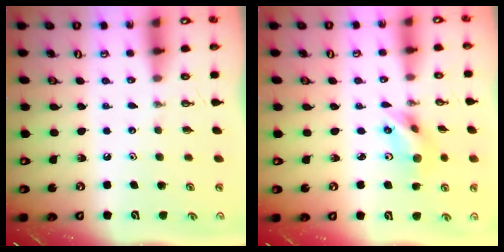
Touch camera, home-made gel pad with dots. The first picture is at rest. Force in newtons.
{"total": 6.6, "press": 5.9, "slide": 2.9}